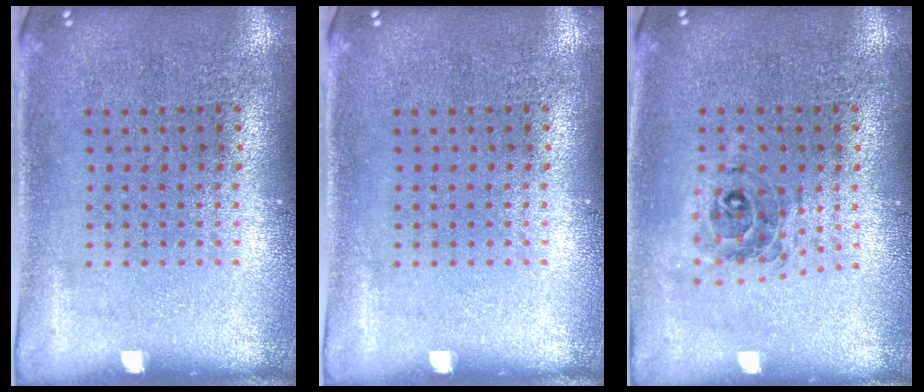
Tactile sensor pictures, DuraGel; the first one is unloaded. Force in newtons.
{"total": 0.0}
{"total": 0.6, "press": 0.6, "slide": 0.2}